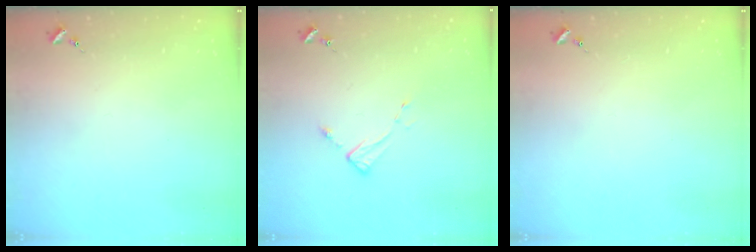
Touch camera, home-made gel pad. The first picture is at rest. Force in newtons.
{"total": 3.9, "press": 3.9, "slide": 0.2}
{"total": 0.0}